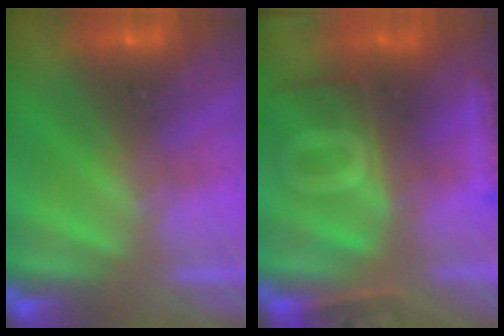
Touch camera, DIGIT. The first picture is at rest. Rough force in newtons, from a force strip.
{"total": 9.8}